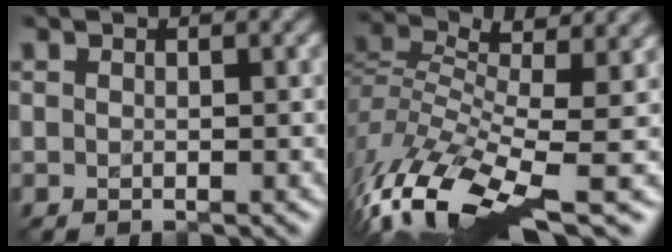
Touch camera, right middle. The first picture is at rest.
{"total": 11.9, "force": [-4.1, 3.9, 10.5], "torque": [-0.227, 0.019, -0.072]}